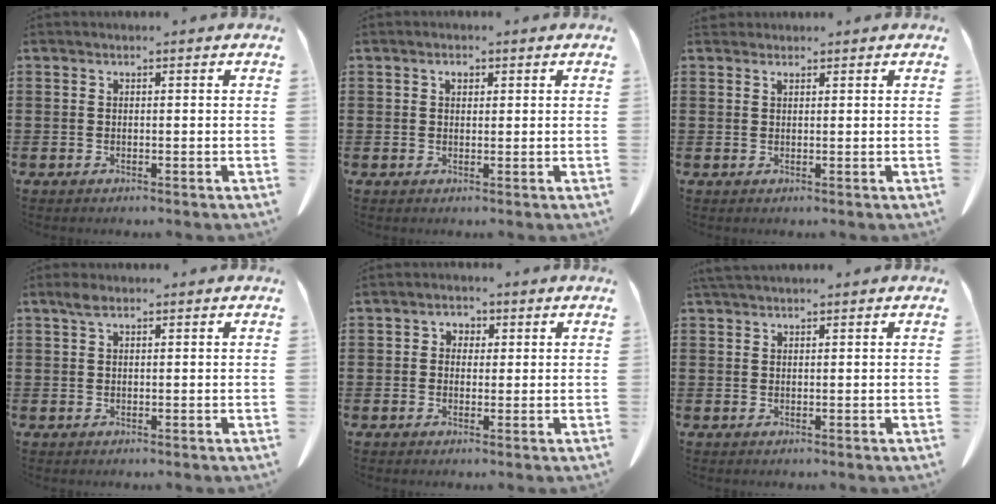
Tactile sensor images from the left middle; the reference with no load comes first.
{"total": 1.3, "force": [0.7, 0.7, 0.9], "torque": [-0.014, 0.001, 0.011]}
{"total": 0.9, "force": [0.8, 0.2, 0.3], "torque": [-0.009, -0.001, 0.018]}
{"total": 1.7, "force": [0.9, 0.7, 1.2], "torque": [-0.030, 0.003, 0.017]}
{"total": 1.7, "force": [0.2, 1.6, 0.6], "torque": [-0.019, 0.007, 0.002]}
{"total": 1.5, "force": [1.3, 0.1, 0.6], "torque": [-0.016, -0.003, 0.027]}